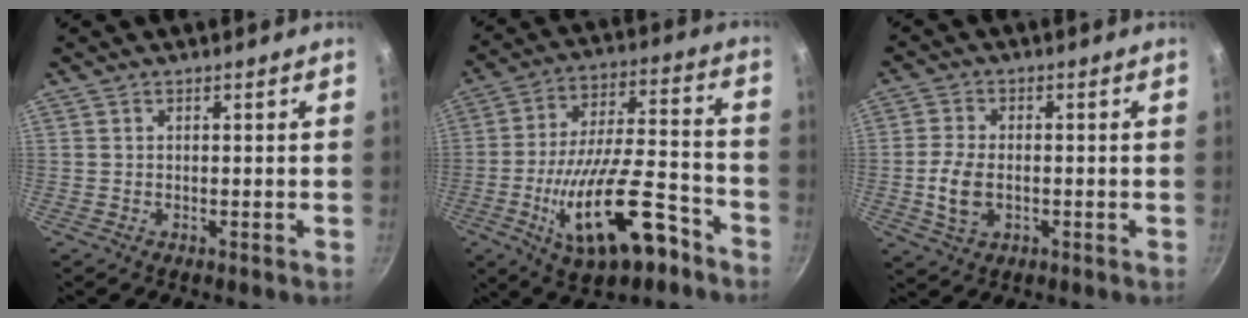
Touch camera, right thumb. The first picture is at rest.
{"total": 20.6, "force": [-9.5, 8.1, 16.5], "torque": [-0.260, 0.047, -0.149]}
{"total": 6.5, "force": [-1.1, 4.1, 4.9], "torque": [-0.098, 0.008, -0.020]}